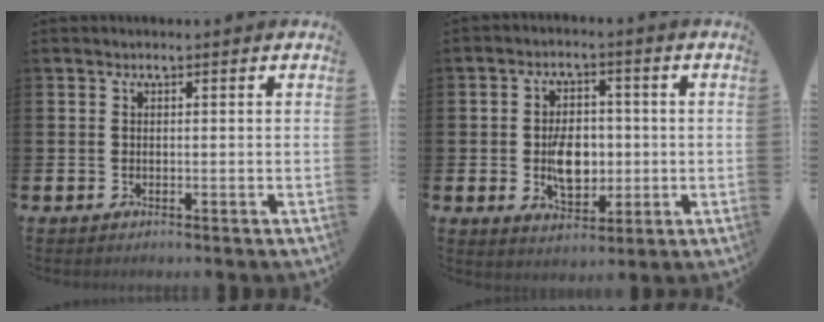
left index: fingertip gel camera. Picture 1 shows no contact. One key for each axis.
{"total": 6.3, "fx": -0.5, "fy": 4.1, "fz": 4.8, "tx": -0.084, "ty": 0.003, "tz": -0.013}